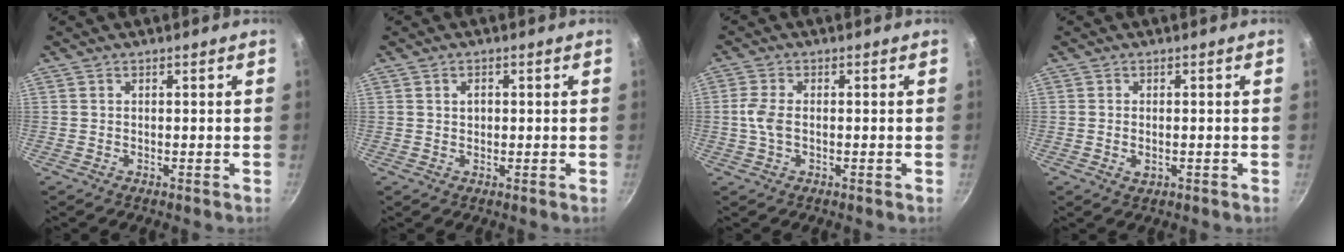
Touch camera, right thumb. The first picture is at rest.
{"total": 1.8, "force": [0.4, 1.3, 1.1], "torque": [-0.013, 0.004, 0.008]}
{"total": 3.9, "force": [-0.2, 2.3, 3.2], "torque": [-0.072, 0.005, -0.008]}
{"total": 2.0, "force": [-0.5, 1.2, 1.5], "torque": [-0.027, -0.002, -0.006]}